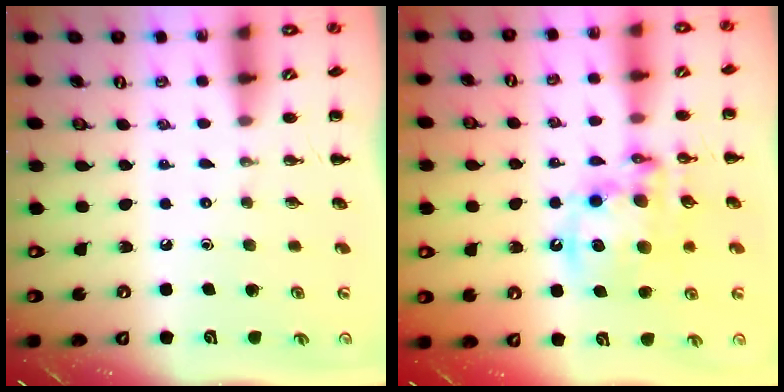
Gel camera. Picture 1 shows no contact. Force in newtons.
{"total": 14.6, "press": 14.1, "slide": 3.6}